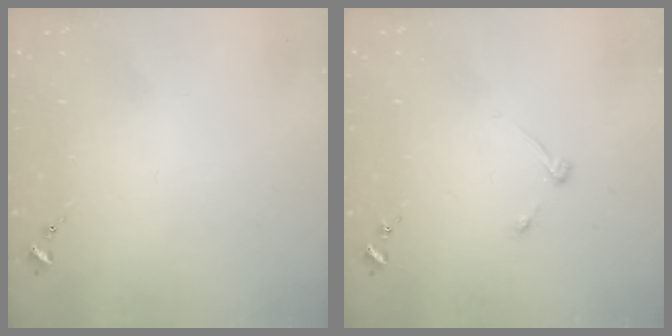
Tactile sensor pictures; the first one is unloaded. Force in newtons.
{"total": 3.9, "press": 3.8, "slide": 0.6}